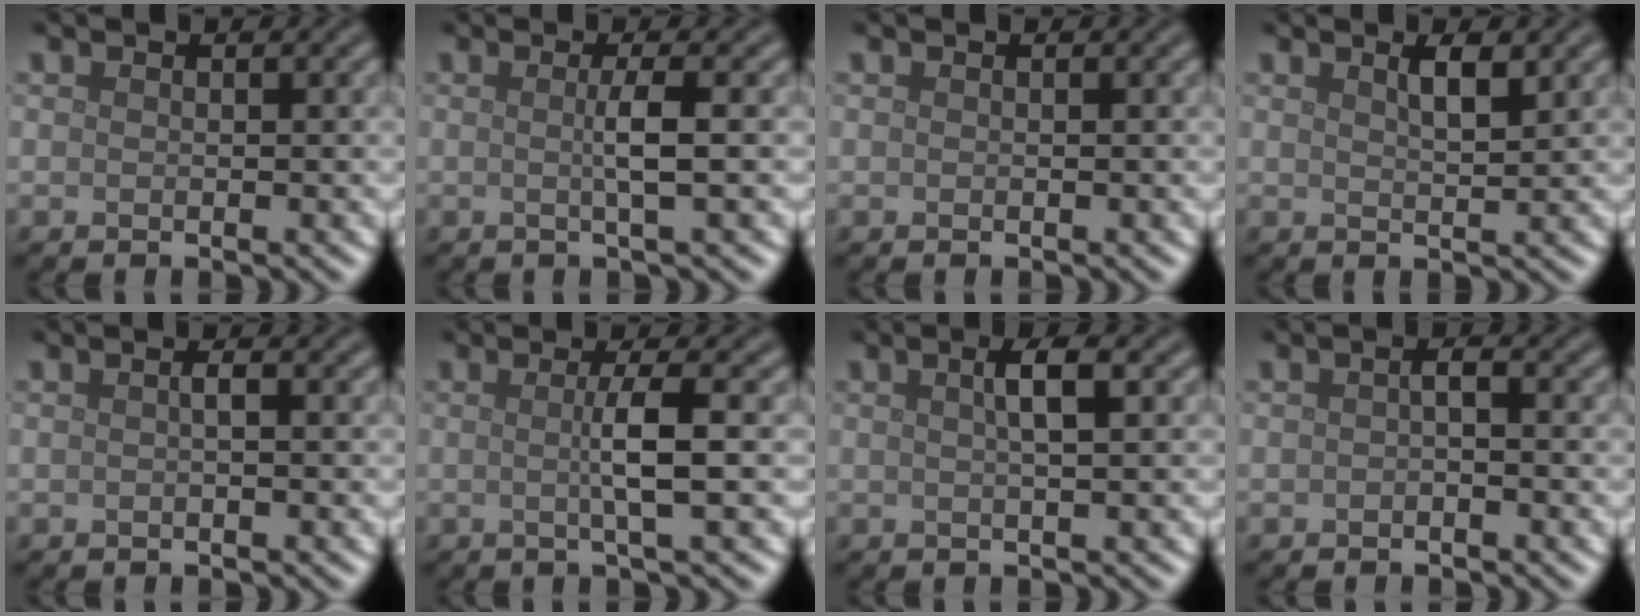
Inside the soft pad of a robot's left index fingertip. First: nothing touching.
{"total": 2.3, "force": [0.0, 0.4, 2.3], "torque": [-0.042, -0.001, -0.006]}
{"total": 0.0}
{"total": 2.1, "force": [1.2, 0.5, 1.6], "torque": [-0.023, 0.003, 0.020]}
{"total": 0.8, "force": [0.0, 0.1, 0.8], "torque": [-0.015, 0.002, -0.001]}
{"total": 3.3, "force": [0.0, 0.5, 3.2], "torque": [-0.057, -0.003, -0.006]}
{"total": 2.5, "force": [0.6, 0.5, 2.4], "torque": [-0.036, 0.007, 0.007]}
{"total": 1.0, "force": [-0.3, 0.3, 0.9], "torque": [-0.018, 0.002, -0.006]}